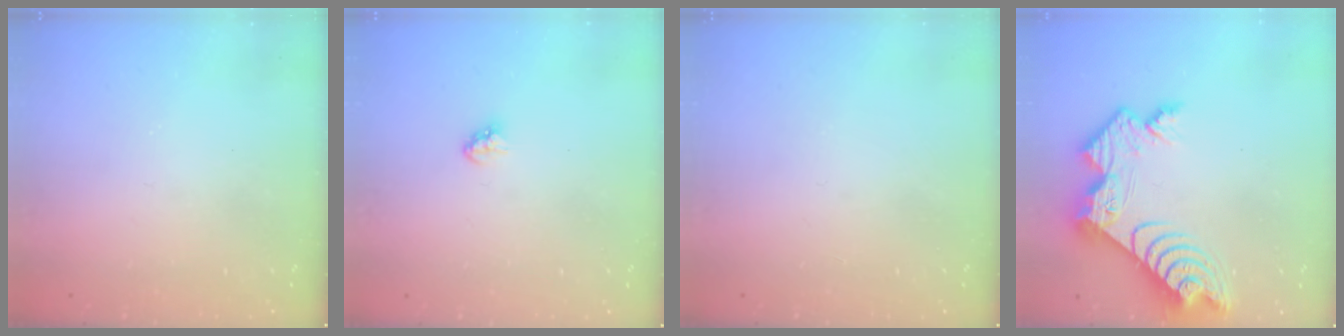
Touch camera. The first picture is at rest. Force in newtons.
{"total": 3.1, "press": 3.1, "slide": 0.2}
{"total": 0.0}
{"total": 13.4, "press": 13.4, "slide": 1.2}